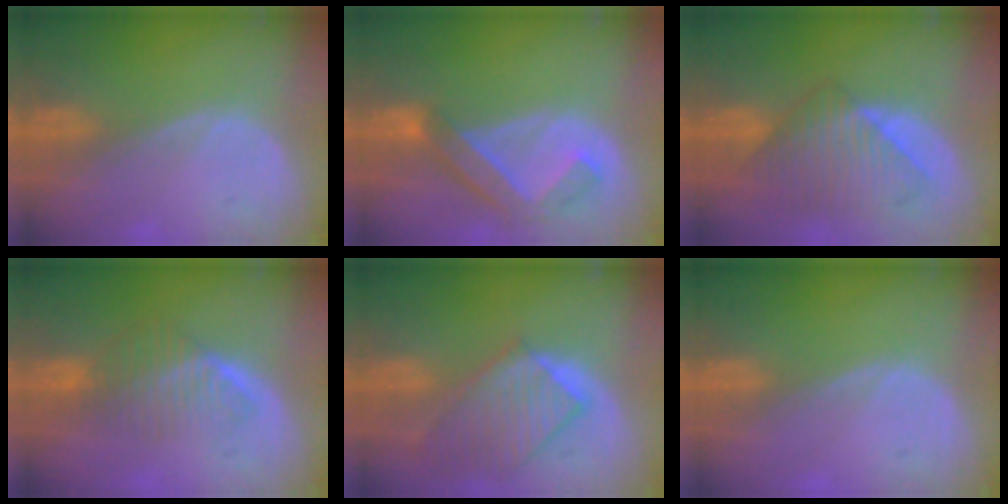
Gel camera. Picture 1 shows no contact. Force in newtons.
{"total": 6.2, "press": 6.0, "slide": 1.4}
{"total": 8.6, "press": 8.1, "slide": 2.7}
{"total": 6.4, "press": 5.8, "slide": 2.7}
{"total": 9.6, "press": 8.4, "slide": 4.6}
{"total": 0.0}